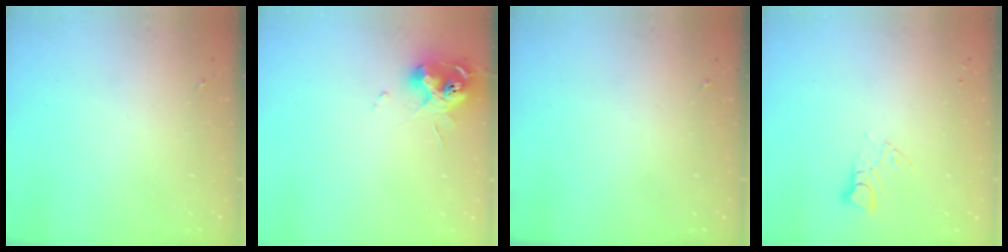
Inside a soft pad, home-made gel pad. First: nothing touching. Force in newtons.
{"total": 13.5, "press": 13.5, "slide": 1.2}
{"total": 0.0}
{"total": 3.9, "press": 3.9, "slide": 0.4}